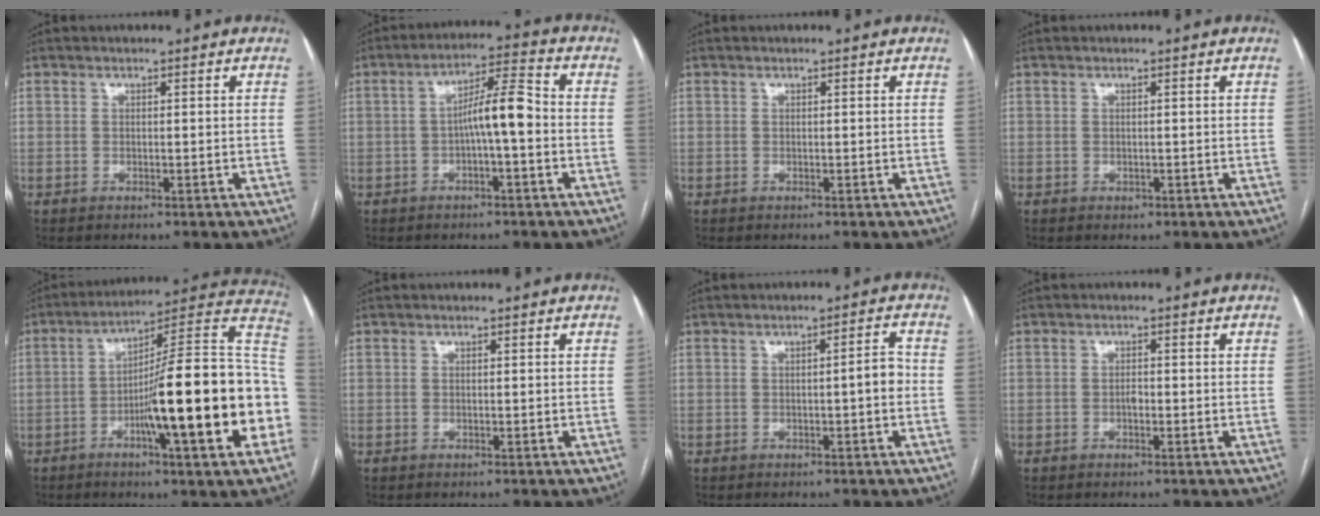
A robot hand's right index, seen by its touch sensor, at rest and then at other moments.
{"total": 7.1, "force": [-1.0, 0.8, 6.9], "torque": [-0.118, 0.023, -0.019]}
{"total": 0.0}
{"total": 0.7, "force": [-0.2, 0.6, 0.2], "torque": [-0.003, 0.002, -0.001]}
{"total": 24.0, "force": [-5.3, 2.1, 23.3], "torque": [-0.261, 0.017, -0.083]}
{"total": 0.0}
{"total": 2.8, "force": [-0.5, 0.3, 2.8], "torque": [-0.034, 0.005, -0.009]}
{"total": 0.8, "force": [-0.3, 0.4, 0.6], "torque": [-0.012, 0.002, -0.006]}